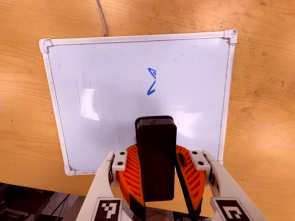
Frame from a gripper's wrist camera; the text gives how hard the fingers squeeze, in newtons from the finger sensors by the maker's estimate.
{"total": 8.5, "left": 8.6, "right": 8.4}